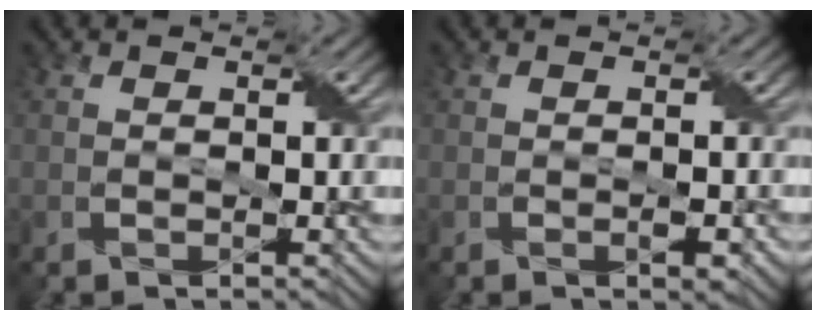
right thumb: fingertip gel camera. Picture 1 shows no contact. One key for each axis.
{"total": 1.2, "fx": -0.5, "fy": 0.4, "fz": 1.0, "tx": -0.018, "ty": 0.000, "tz": -0.005}